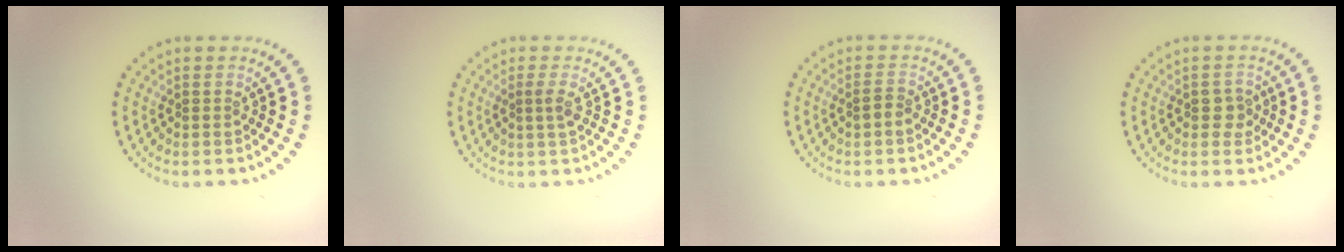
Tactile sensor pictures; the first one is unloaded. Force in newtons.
{"total": 1.2, "press": 1.0, "slide": 0.7}
{"total": 1.2, "press": 1.0, "slide": 0.5}
{"total": 1.8, "press": 1.7, "slide": 0.6}